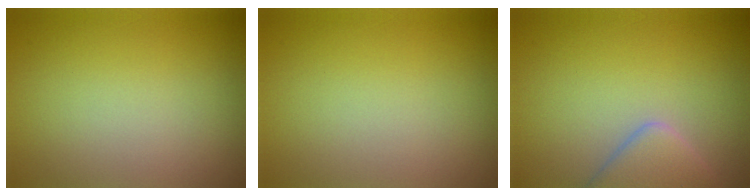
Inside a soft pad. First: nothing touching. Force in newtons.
{"total": 0.0}
{"total": 3.5, "press": 3.5, "slide": 0.1}